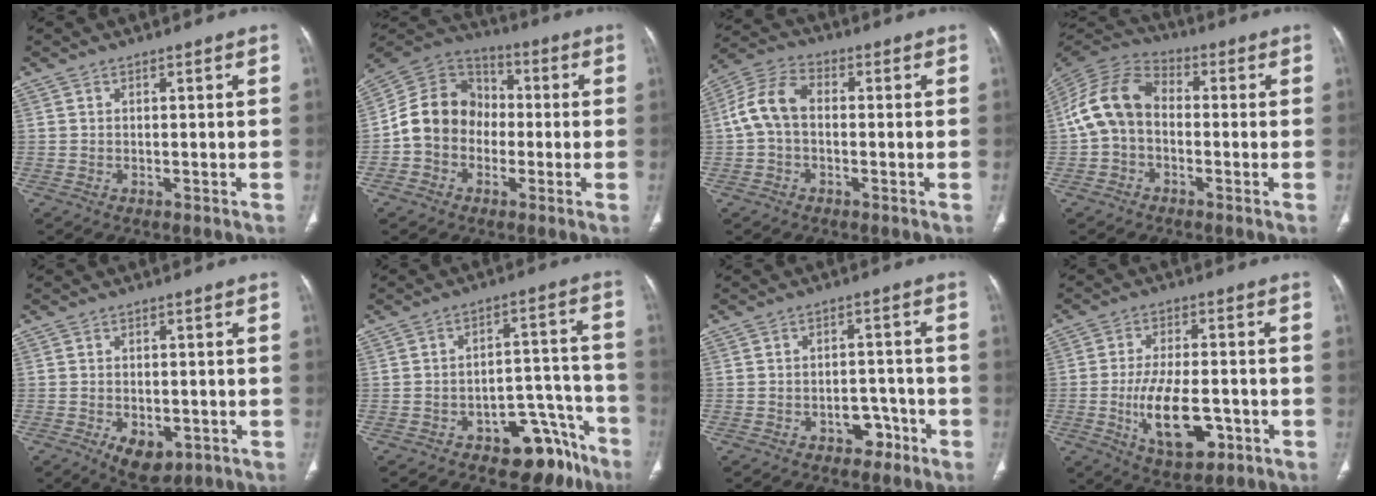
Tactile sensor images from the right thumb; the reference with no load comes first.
{"total": 12.6, "force": [-1.8, 10.7, 6.5], "torque": [-0.093, 0.037, -0.044]}
{"total": 8.4, "force": [-0.2, 5.5, 6.3], "torque": [-0.125, 0.027, -0.013]}
{"total": 11.5, "force": [-0.8, 8.3, 7.9], "torque": [-0.152, 0.035, -0.029]}
{"total": 6.6, "force": [-2.7, 3.8, 4.6], "torque": [-0.061, 0.002, -0.028]}
{"total": 11.9, "force": [-8.1, 6.4, 6.0], "torque": [-0.027, 0.092, -0.111]}
{"total": 5.4, "force": [-3.3, 3.7, 2.1], "torque": [-0.001, 0.040, -0.040]}
{"total": 12.6, "force": [-3.9, 5.9, 10.4], "torque": [-0.172, 0.007, -0.054]}